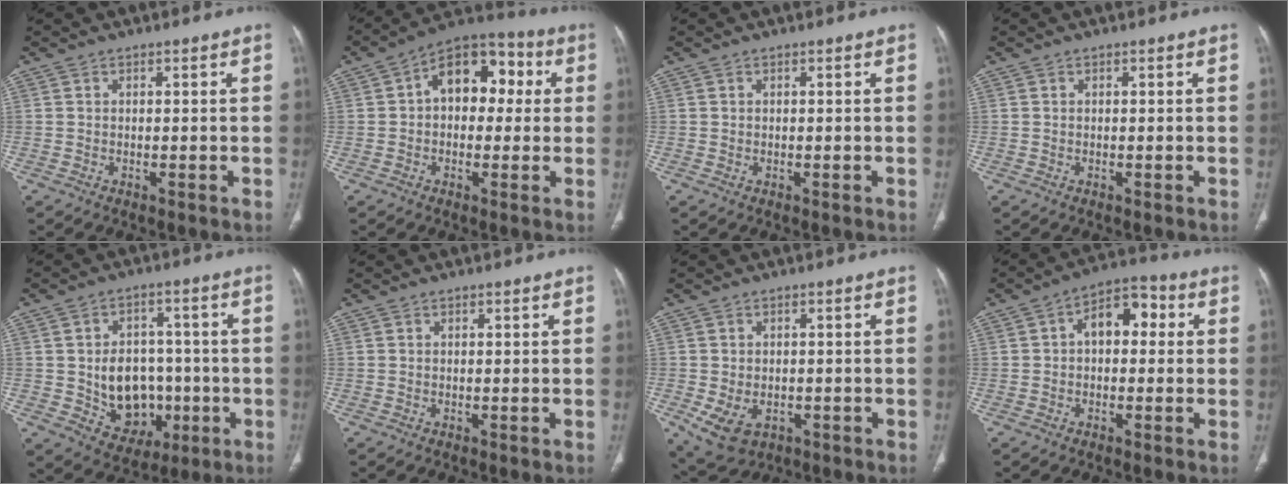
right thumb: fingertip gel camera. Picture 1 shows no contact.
{"total": 13.0, "force": [2.1, 8.5, 9.6], "torque": [-0.101, 0.035, 0.019]}
{"total": 0.0}
{"total": 0.0}
{"total": 12.4, "force": [-1.8, 9.8, 7.4], "torque": [-0.070, 0.016, -0.008]}
{"total": 0.0}
{"total": 6.8, "force": [-2.1, 4.8, 4.3], "torque": [-0.078, 0.003, -0.019]}
{"total": 8.4, "force": [1.1, 5.3, 6.4], "torque": [-0.069, 0.030, 0.006]}